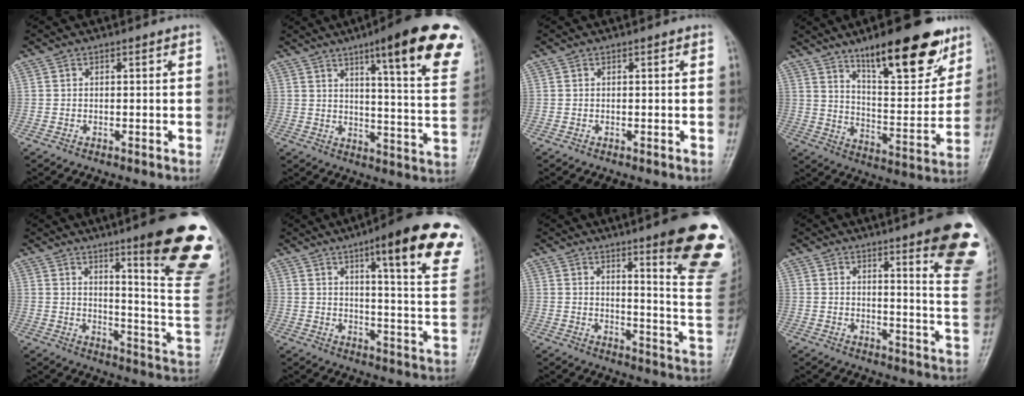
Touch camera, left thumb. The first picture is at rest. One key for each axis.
{"total": 22.9, "fx": 13.2, "fy": 4.1, "fz": 18.3, "tx": -0.219, "ty": -0.051, "tz": 0.167}
{"total": 0.0}
{"total": 20.9, "fx": 13.6, "fy": 6.6, "fz": 14.5, "tx": -0.168, "ty": -0.071, "tz": 0.215}
{"total": 22.6, "fx": 12.4, "fy": 3.1, "fz": 18.6, "tx": -0.199, "ty": -0.070, "tz": 0.169}
{"total": 22.3, "fx": 12.5, "fy": 4.4, "fz": 18.0, "tx": -0.211, "ty": -0.047, "tz": 0.155}
{"total": 19.3, "fx": 11.4, "fy": 2.7, "fz": 15.4, "tx": -0.159, "ty": -0.074, "tz": 0.144}
{"total": 16.0, "fx": 9.4, "fy": 2.5, "fz": 12.7, "tx": -0.122, "ty": -0.058, "tz": 0.106}